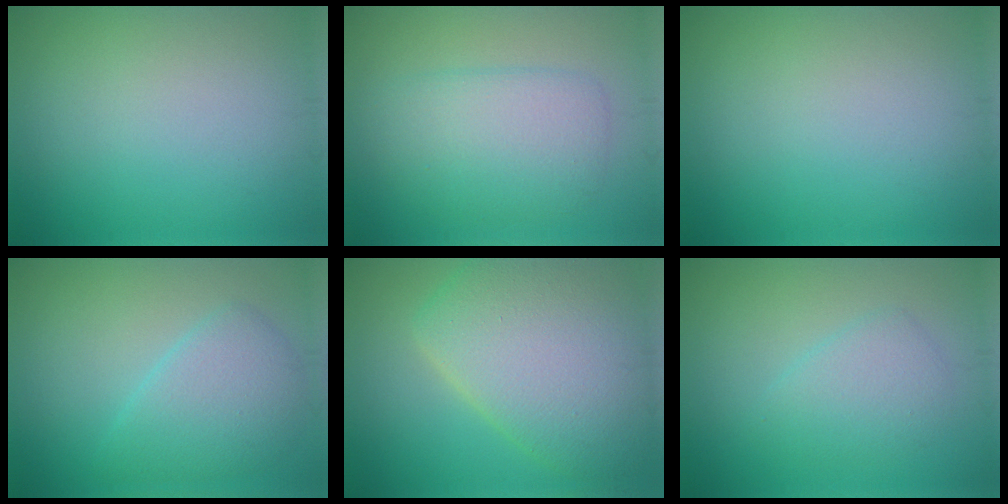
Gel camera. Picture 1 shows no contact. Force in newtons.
{"total": 4.6, "press": 4.5, "slide": 0.2}
{"total": 0.0}
{"total": 4.0, "press": 4.0, "slide": 0.1}
{"total": 10.3, "press": 10.3, "slide": 0.5}
{"total": 2.6, "press": 2.5, "slide": 0.1}